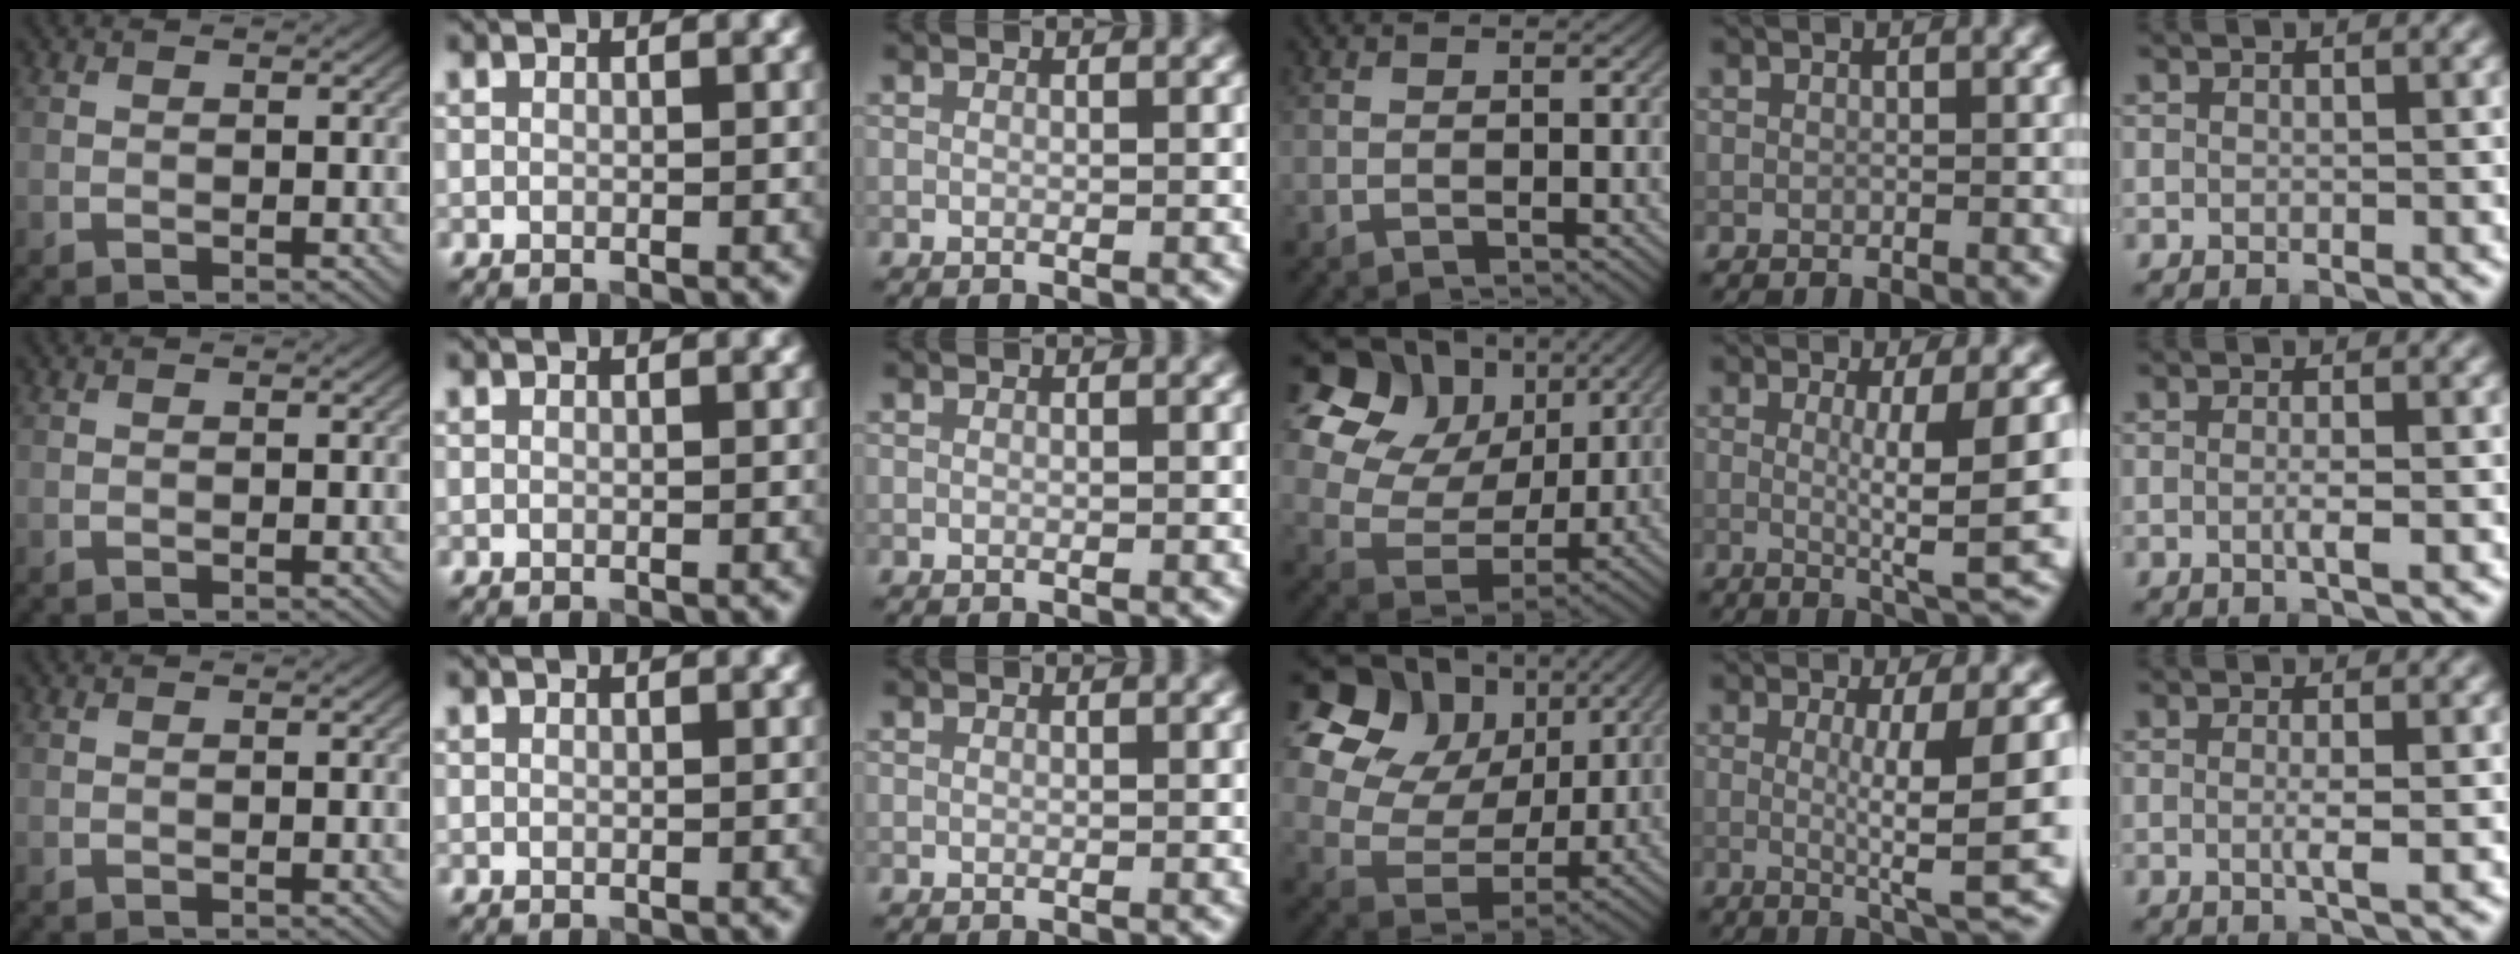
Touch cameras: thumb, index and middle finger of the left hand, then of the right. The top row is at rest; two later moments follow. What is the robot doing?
{"motion": "lift_and_place", "object": "calculator"}